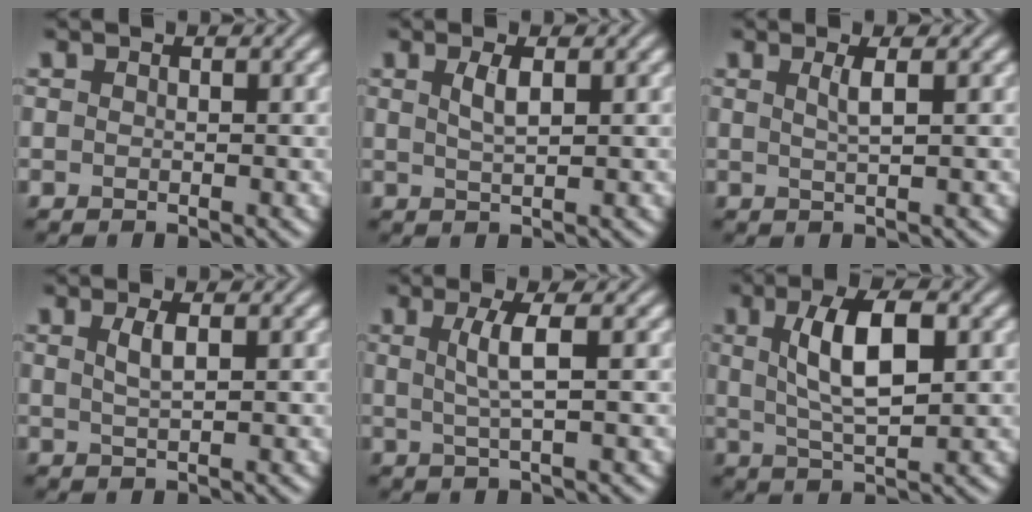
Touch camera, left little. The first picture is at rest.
{"total": 1.8, "force": [0.7, 0.5, 1.6], "torque": [-0.033, 0.001, 0.014]}
{"total": 1.9, "force": [0.6, 0.5, 1.7], "torque": [-0.028, 0.002, 0.006]}
{"total": 1.8, "force": [0.6, 0.5, 1.6], "torque": [-0.032, 0.002, 0.012]}
{"total": 3.0, "force": [0.6, 0.6, 2.9], "torque": [-0.054, -0.001, 0.010]}
{"total": 6.5, "force": [1.6, 2.4, 5.9], "torque": [-0.108, 0.007, 0.028]}